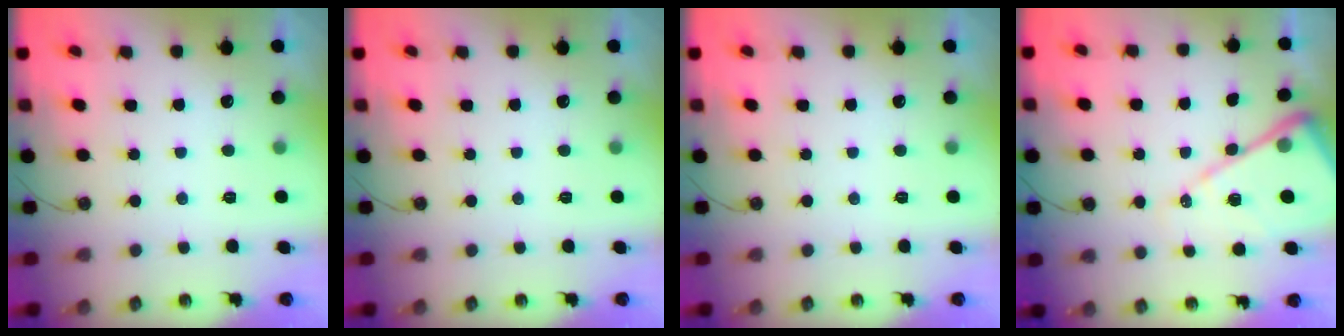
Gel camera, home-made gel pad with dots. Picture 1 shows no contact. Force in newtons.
{"total": 0.0}
{"total": 0.0}
{"total": 14.7, "press": 14.6, "slide": 1.4}